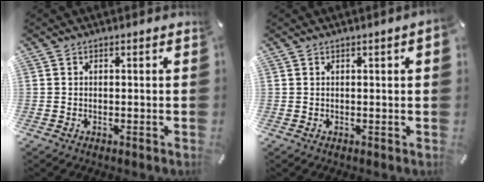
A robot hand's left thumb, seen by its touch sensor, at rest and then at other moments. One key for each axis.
{"total": 1.8, "fx": 0.5, "fy": 0.0, "fz": 1.8, "tx": -0.032, "ty": 0.000, "tz": 0.007}